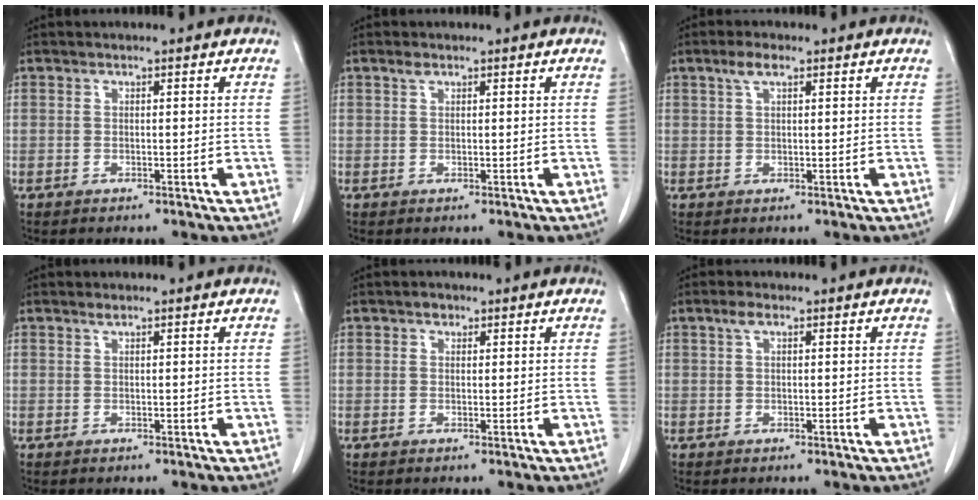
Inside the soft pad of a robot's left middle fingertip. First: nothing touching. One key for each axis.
{"total": 0.8, "fx": 0.6, "fy": 0.3, "fz": 0.4, "tx": -0.010, "ty": 0.003, "tz": 0.012}
{"total": 2.5, "fx": 1.5, "fy": 0.7, "fz": 1.9, "tx": -0.043, "ty": 0.008, "tz": 0.031}
{"total": 0.5, "fx": 0.4, "fy": 0.0, "fz": 0.3, "tx": -0.010, "ty": -0.002, "tz": 0.011}
{"total": 1.0, "fx": 0.6, "fy": 0.7, "fz": 0.3, "tx": -0.004, "ty": 0.000, "tz": 0.008}
{"total": 1.6, "fx": 0.9, "fy": 0.5, "fz": 1.2, "tx": -0.027, "ty": 0.009, "tz": 0.018}